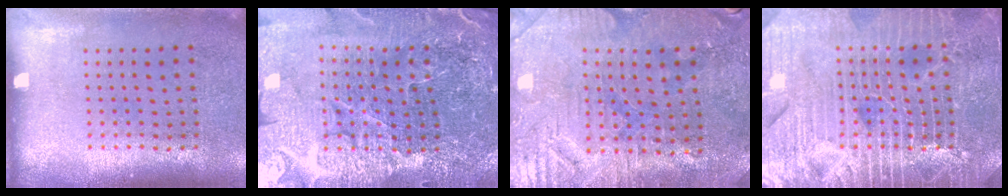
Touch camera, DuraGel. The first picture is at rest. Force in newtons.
{"total": 5.7, "press": 5.3, "slide": 2.1}
{"total": 1.4, "press": 1.4, "slide": 0.4}
{"total": 6.8, "press": 6.7, "slide": 0.8}